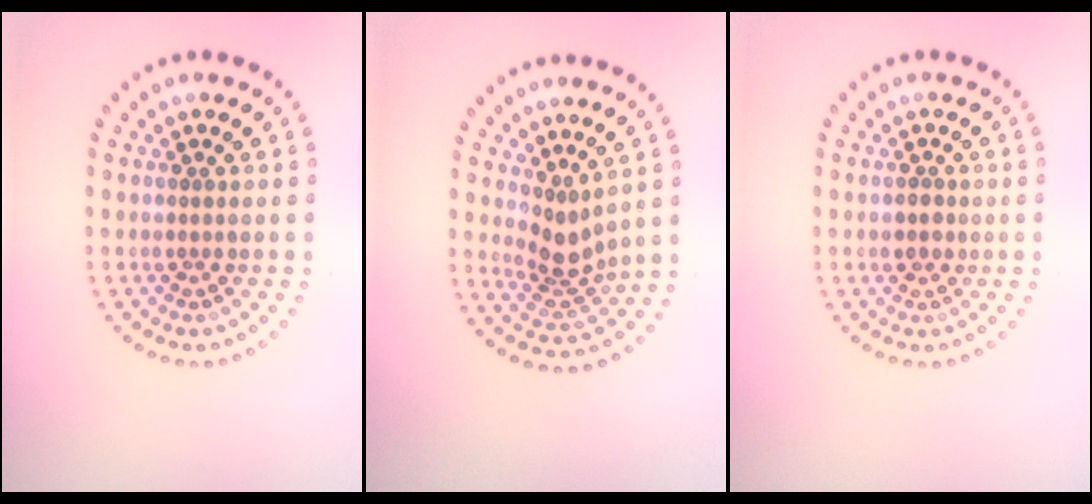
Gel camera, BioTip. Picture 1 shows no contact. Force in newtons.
{"total": 2.8, "press": 2.0, "slide": 1.9}
{"total": 1.2, "press": 1.2, "slide": 0.2}